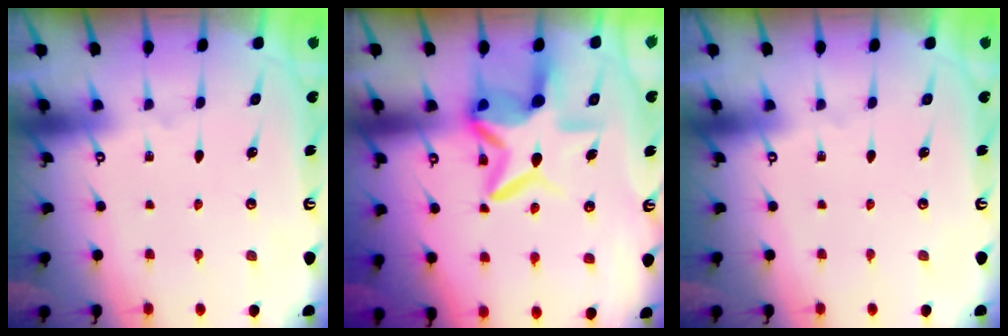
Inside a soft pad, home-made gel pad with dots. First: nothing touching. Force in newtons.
{"total": 9.9, "press": 9.8, "slide": 1.3}
{"total": 0.0}